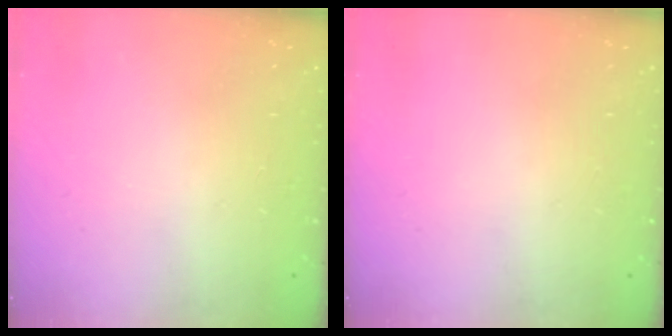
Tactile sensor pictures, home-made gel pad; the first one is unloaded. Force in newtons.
{"total": 0.0}